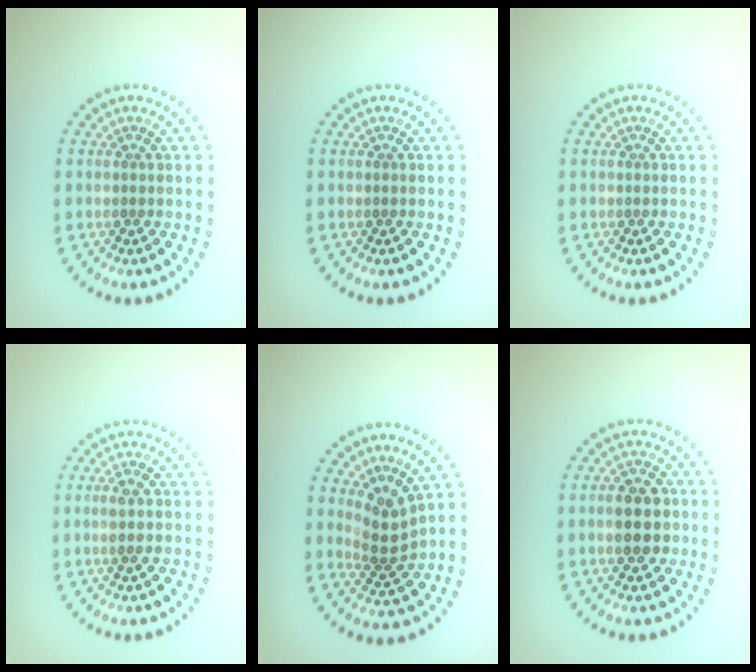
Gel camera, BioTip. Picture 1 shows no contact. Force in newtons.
{"total": 0.0}
{"total": 0.0}
{"total": 1.5, "press": 1.3, "slide": 0.7}
{"total": 2.9, "press": 2.3, "slide": 1.9}
{"total": 3.7, "press": 3.7, "slide": 0.2}